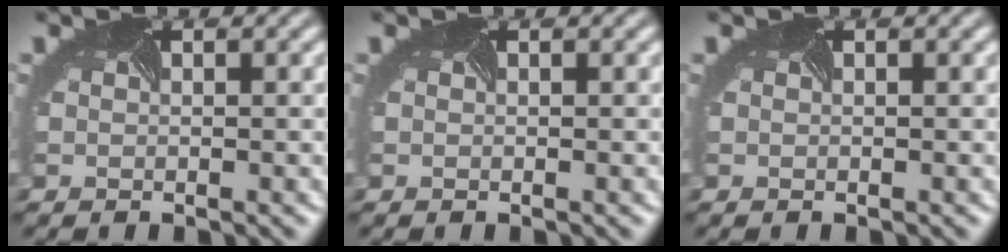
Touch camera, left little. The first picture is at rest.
{"total": 0.0}
{"total": 0.0}